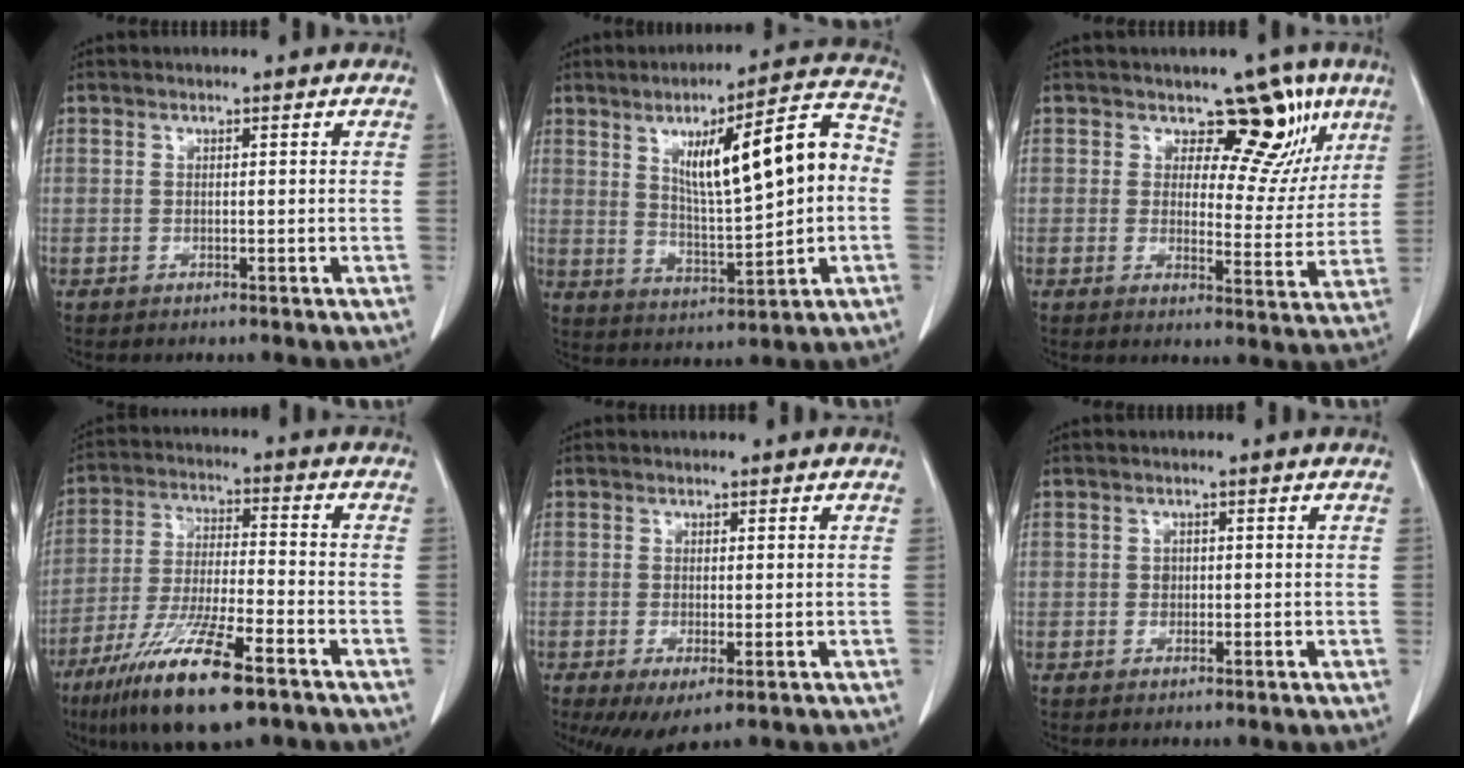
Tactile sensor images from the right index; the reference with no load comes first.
{"total": 15.2, "force": [2.1, 2.9, 14.8], "torque": [-0.220, 0.032, 0.040]}
{"total": 9.7, "force": [5.9, 5.6, 5.3], "torque": [-0.047, -0.001, 0.067]}
{"total": 15.4, "force": [-9.4, 2.2, 12.0], "torque": [-0.239, -0.037, -0.169]}
{"total": 4.6, "force": [-2.0, 1.5, 3.9], "torque": [-0.058, -0.015, -0.023]}
{"total": 1.0, "force": [0.0, 0.9, 0.4], "torque": [-0.004, 0.002, 0.001]}